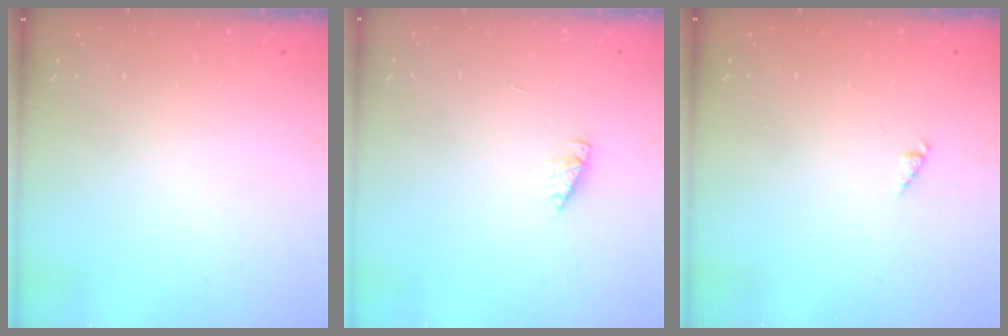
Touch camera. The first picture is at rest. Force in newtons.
{"total": 3.3, "press": 3.2, "slide": 0.5}
{"total": 0.7, "press": 0.7, "slide": 0.2}